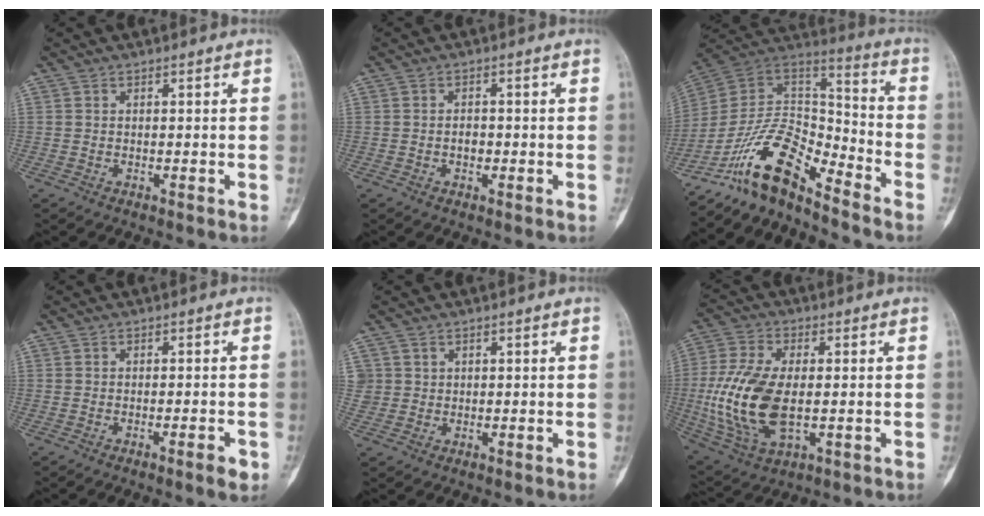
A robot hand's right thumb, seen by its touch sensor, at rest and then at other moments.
{"total": 1.8, "force": [-0.5, 1.3, 1.2], "torque": [-0.006, 0.006, -0.011]}
{"total": 15.0, "force": [-11.1, 5.4, 8.4], "torque": [-0.139, 0.104, -0.212]}
{"total": 2.7, "force": [-1.4, 0.5, 2.2], "torque": [-0.035, 0.002, -0.019]}
{"total": 2.1, "force": [0.7, 2.0, 0.0], "torque": [0.021, 0.000, 0.010]}
{"total": 17.1, "force": [-1.6, 9.1, 14.4], "torque": [-0.309, -0.008, -0.019]}